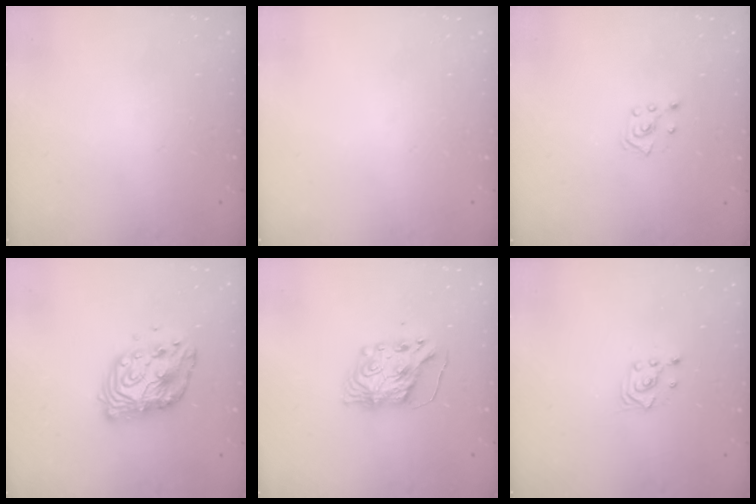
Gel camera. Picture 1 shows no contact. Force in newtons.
{"total": 0.0}
{"total": 2.8, "press": 2.7, "slide": 0.5}
{"total": 11.9, "press": 11.9, "slide": 0.8}
{"total": 7.2, "press": 7.2, "slide": 0.8}
{"total": 2.9, "press": 2.9, "slide": 0.2}